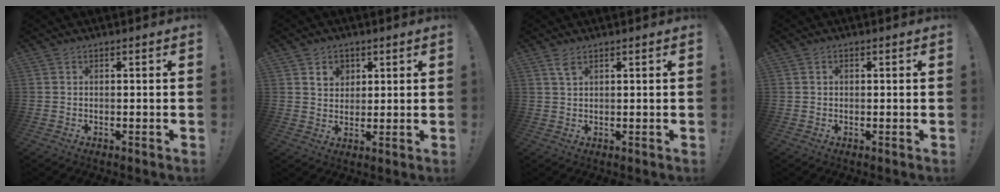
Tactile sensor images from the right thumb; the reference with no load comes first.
{"total": 5.6, "force": [2.9, 4.5, 1.9], "torque": [-0.027, -0.010, 0.052]}
{"total": 2.8, "force": [1.6, 1.0, 2.1], "torque": [-0.042, 0.001, 0.029]}
{"total": 0.8, "force": [0.1, 0.8, 0.3], "torque": [-0.011, 0.005, 0.002]}